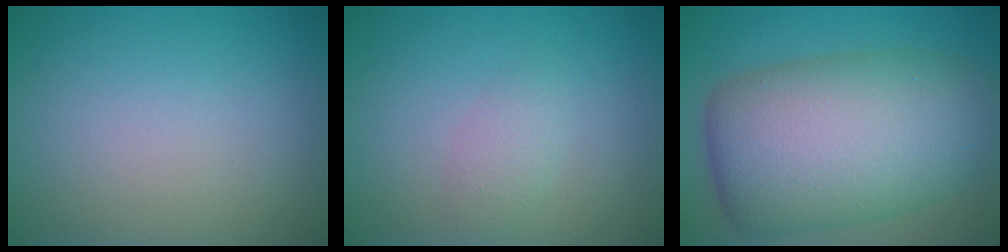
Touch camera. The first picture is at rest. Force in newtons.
{"total": 1.6, "press": 1.6, "slide": 0.0}
{"total": 12.9, "press": 12.9, "slide": 0.3}